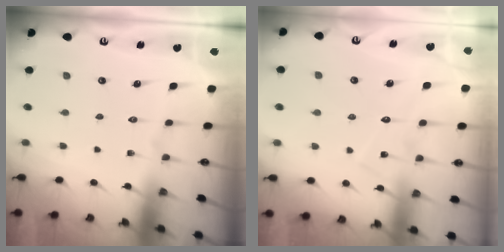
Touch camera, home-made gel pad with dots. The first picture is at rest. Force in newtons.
{"total": 8.5, "press": 8.5, "slide": 0.4}